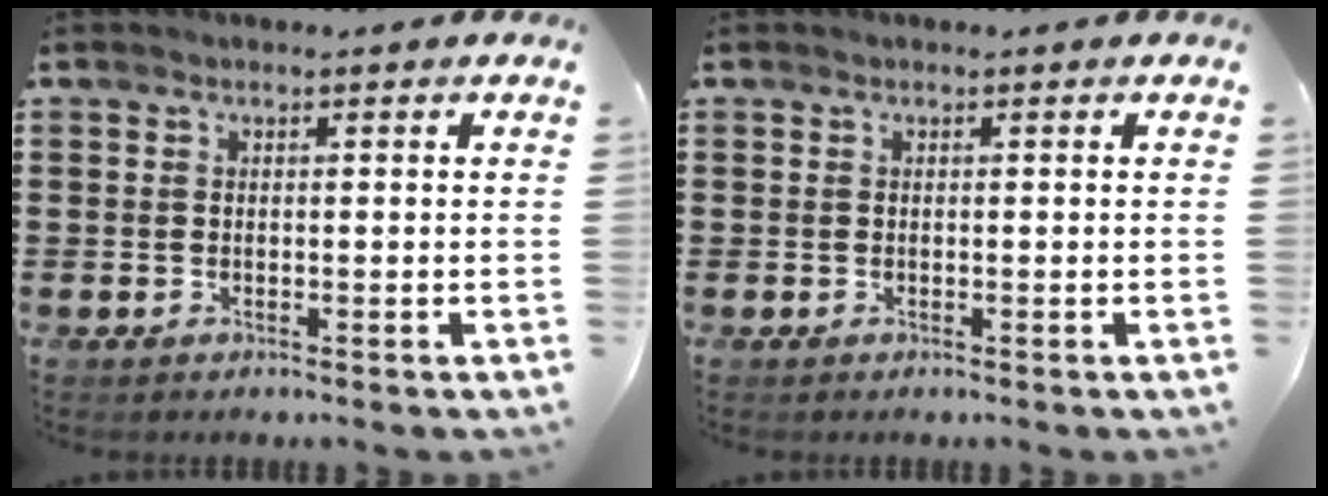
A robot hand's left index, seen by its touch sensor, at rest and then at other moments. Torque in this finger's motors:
{"motor_torque": [-0.04, 0.00, 0.00, -0.01]}